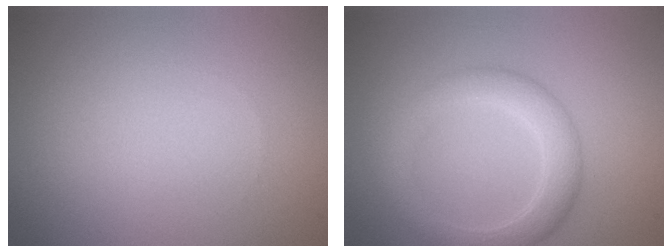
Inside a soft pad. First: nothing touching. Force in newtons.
{"total": 3.8, "press": 3.8, "slide": 0.1}